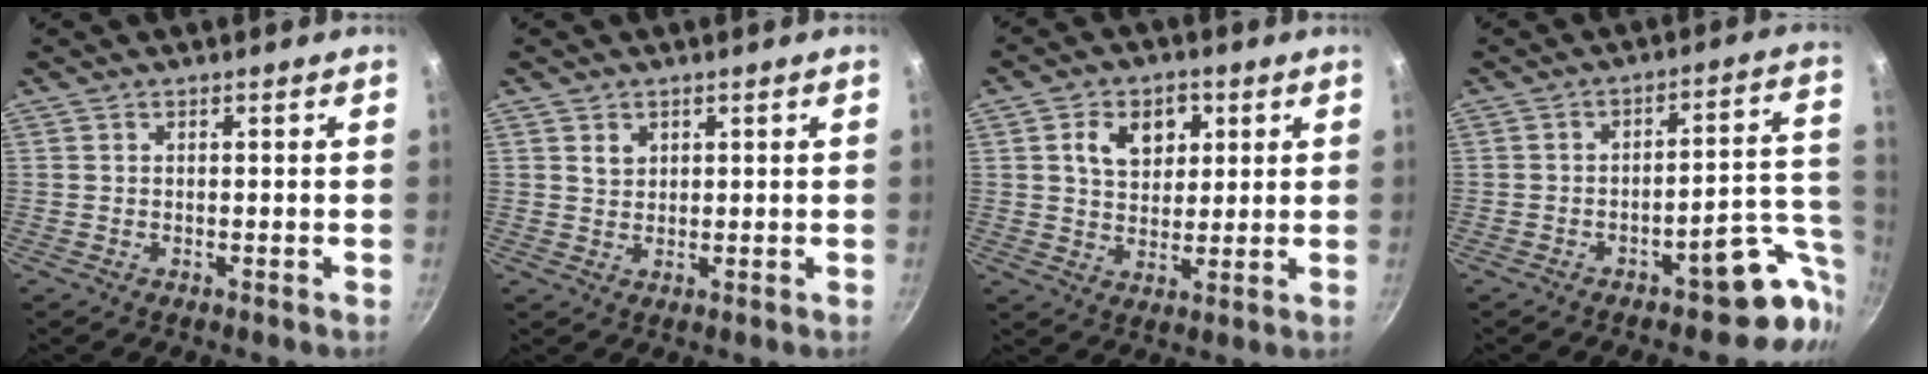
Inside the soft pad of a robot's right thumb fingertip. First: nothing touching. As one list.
[{"total": 2.2, "force": [1.0, 1.7, 0.9], "torque": [-0.008, 0.000, 0.019]}, {"total": 9.1, "force": [2.9, 6.7, 5.4], "torque": [-0.065, -0.003, 0.045]}, {"total": 11.8, "force": [-4.6, 5.0, 9.6], "torque": [-0.072, 0.043, -0.060]}]